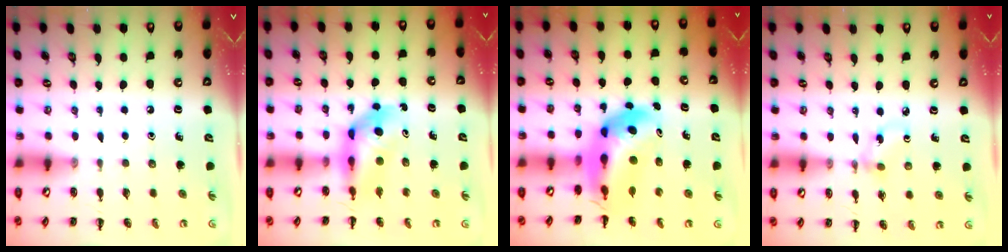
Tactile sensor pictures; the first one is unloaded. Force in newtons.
{"total": 5.3, "press": 5.2, "slide": 1.0}
{"total": 7.5, "press": 7.1, "slide": 2.2}
{"total": 2.8, "press": 2.6, "slide": 1.0}